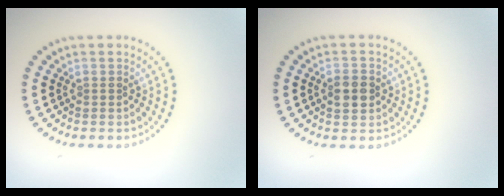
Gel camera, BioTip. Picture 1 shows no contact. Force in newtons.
{"total": 2.8, "press": 2.8, "slide": 0.3}